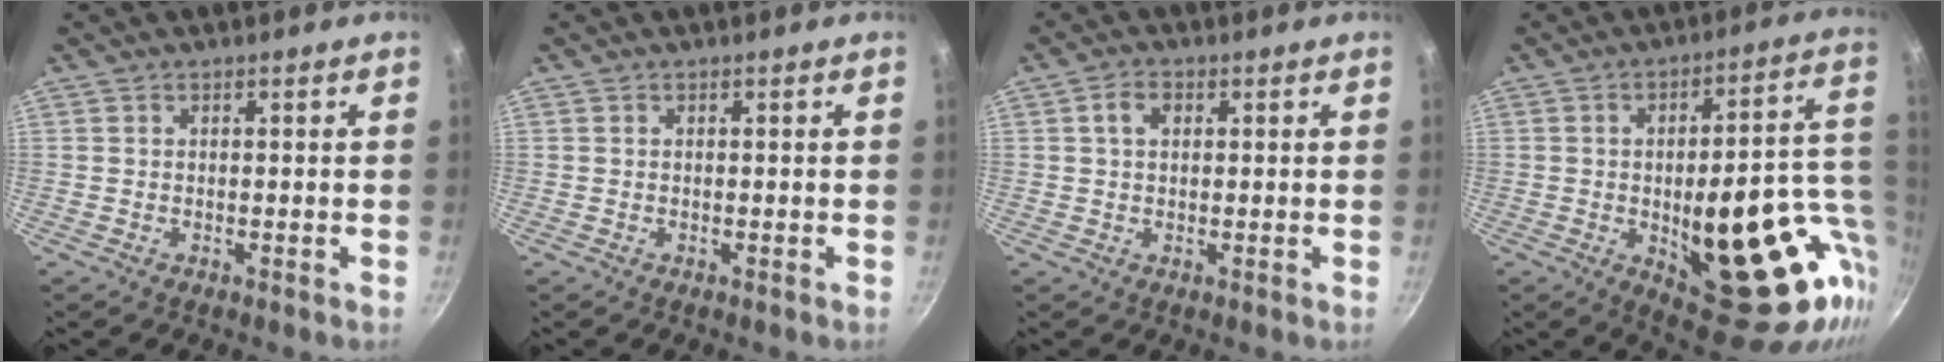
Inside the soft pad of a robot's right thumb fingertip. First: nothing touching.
{"total": 0.0}
{"total": 3.4, "force": [0.8, 2.4, 2.3], "torque": [-0.031, 0.005, 0.011]}
{"total": 26.0, "force": [-4.1, 10.9, 23.2], "torque": [-0.268, 0.002, -0.038]}